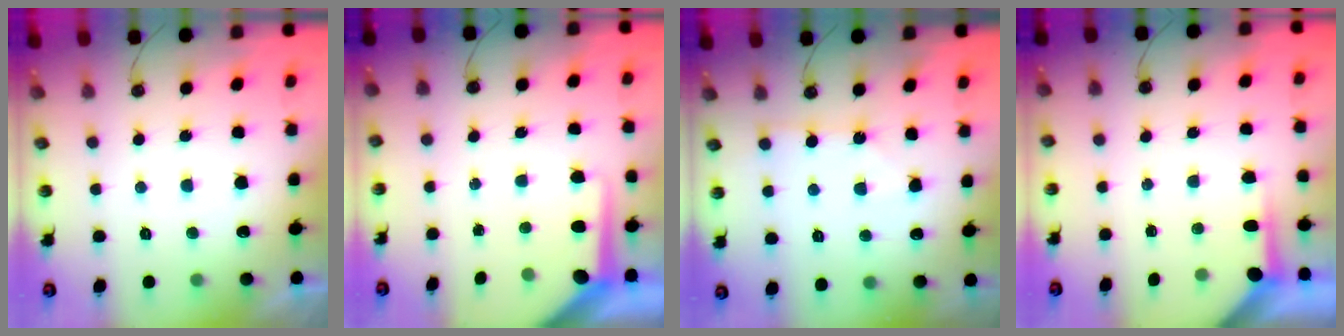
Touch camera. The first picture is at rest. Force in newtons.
{"total": 8.7, "press": 8.6, "slide": 0.9}
{"total": 4.1, "press": 4.1, "slide": 0.5}
{"total": 3.8, "press": 3.8, "slide": 0.4}